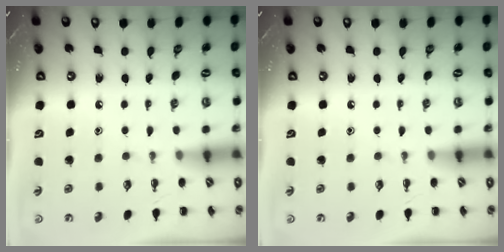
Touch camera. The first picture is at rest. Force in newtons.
{"total": 0.0}